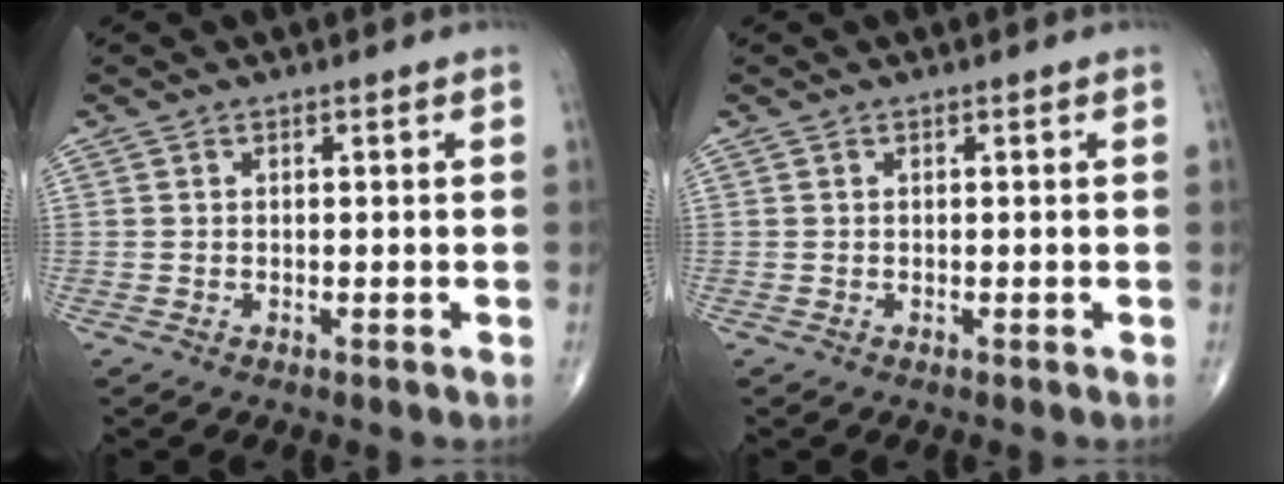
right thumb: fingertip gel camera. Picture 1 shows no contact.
{"total": 0.0}